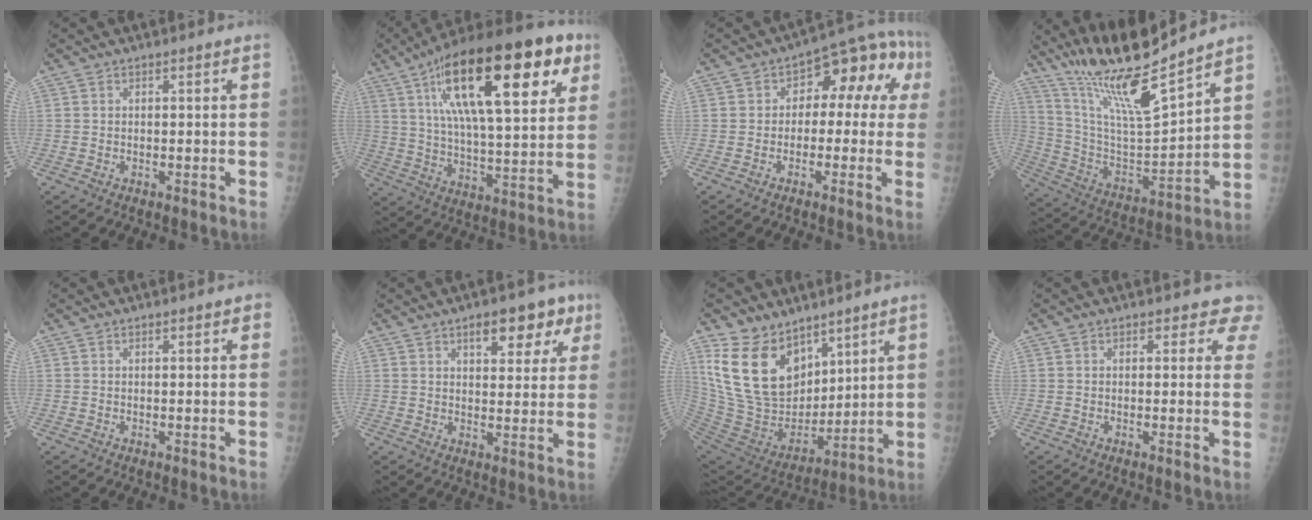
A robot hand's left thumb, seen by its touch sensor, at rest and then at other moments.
{"total": 28.7, "force": [12.5, 10.2, 23.7], "torque": [-0.360, -0.010, 0.197]}
{"total": 11.3, "force": [0.9, 7.3, 8.6], "torque": [-0.053, 0.051, -0.004]}
{"total": 19.0, "force": [15.6, 1.3, 10.8], "torque": [-0.174, -0.083, 0.297]}
{"total": 1.4, "force": [0.6, 0.6, 1.1], "torque": [-0.009, 0.002, 0.005]}
{"total": 9.5, "force": [5.1, 4.8, 6.4], "torque": [-0.045, -0.015, 0.066]}
{"total": 19.2, "force": [11.8, 11.8, 9.6], "torque": [-0.146, -0.058, 0.243]}
{"total": 3.7, "force": [2.8, 2.1, 1.1], "torque": [0.025, -0.010, 0.015]}